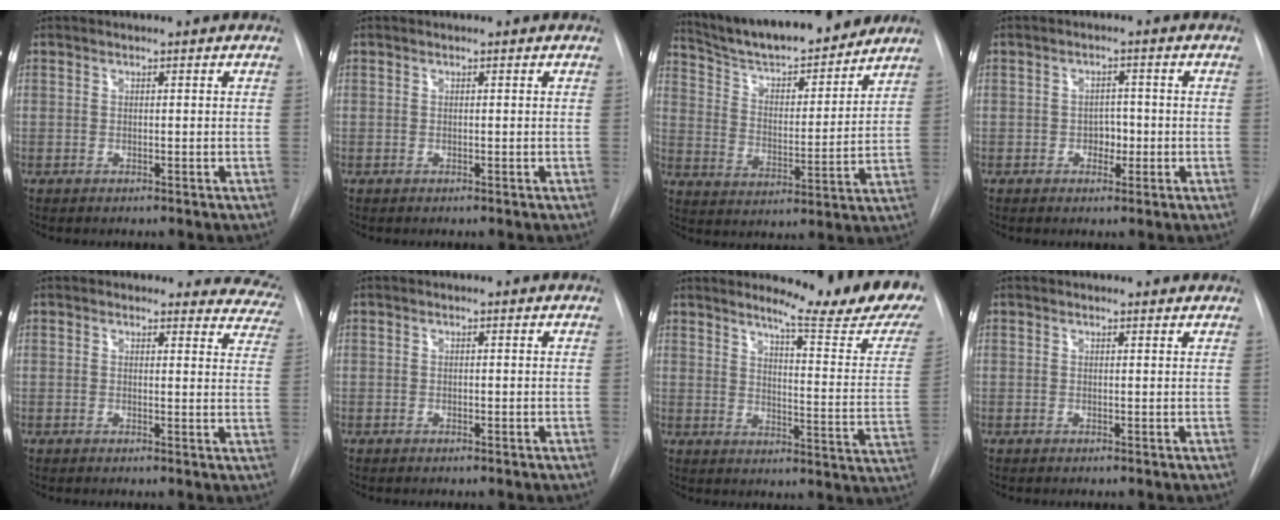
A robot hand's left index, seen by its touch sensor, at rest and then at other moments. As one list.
[{"total": 0.0}, {"total": 18.7, "force": [16.9, 3.0, 7.6], "torque": [-0.124, 0.002, 0.266]}, {"total": 2.5, "force": [-0.7, 1.8, 1.7], "torque": [-0.018, 0.006, -0.008]}, {"total": 10.0, "force": [9.5, 3.3, 0.0], "torque": [0.057, -0.051, 0.052]}, {"total": 0.0}, {"total": 17.1, "force": [15.5, -1.0, 7.1], "torque": [-0.101, -0.122, 0.180]}, {"total": 2.0, "force": [2.0, 0.5, 0.2], "torque": [-0.010, 0.005, 0.017]}]